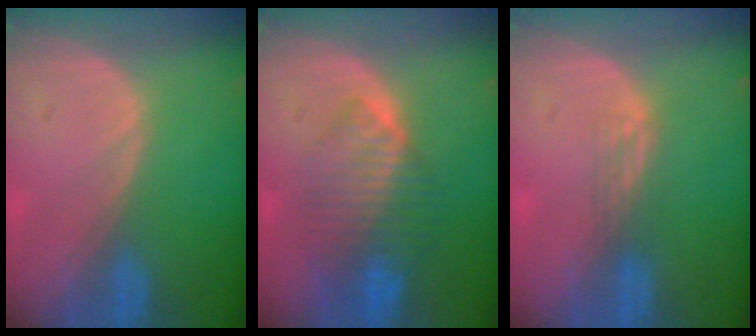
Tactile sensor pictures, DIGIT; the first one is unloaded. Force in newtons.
{"total": 7.9, "press": 7.3, "slide": 2.9}
{"total": 2.1, "press": 1.6, "slide": 1.3}